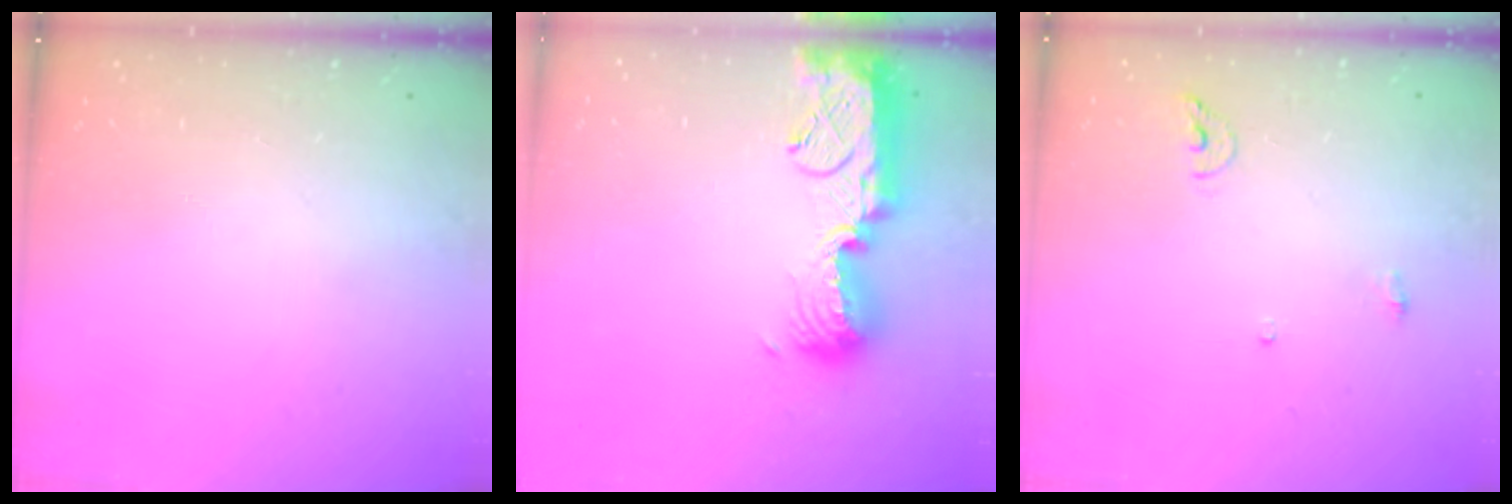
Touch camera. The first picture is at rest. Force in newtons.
{"total": 15.4, "press": 15.3, "slide": 1.4}
{"total": 7.0, "press": 6.5, "slide": 2.7}